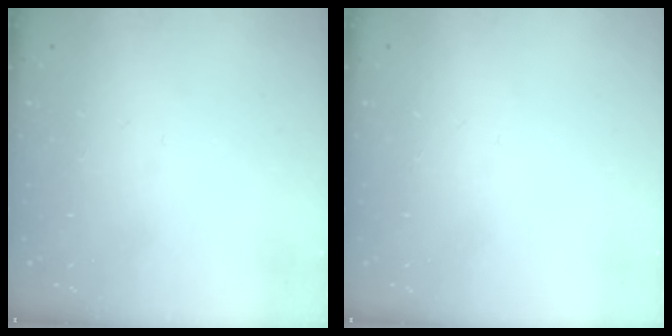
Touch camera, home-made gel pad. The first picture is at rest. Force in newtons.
{"total": 0.0}